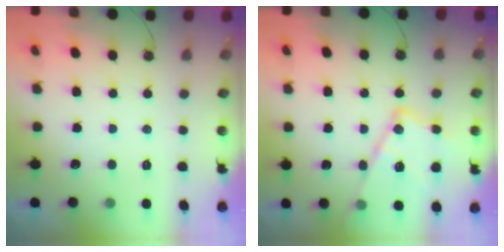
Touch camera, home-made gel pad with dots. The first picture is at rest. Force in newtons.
{"total": 17.2, "press": 17.2, "slide": 1.3}